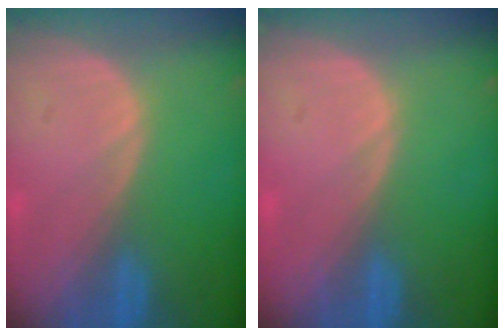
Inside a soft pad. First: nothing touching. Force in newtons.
{"total": 0.0}